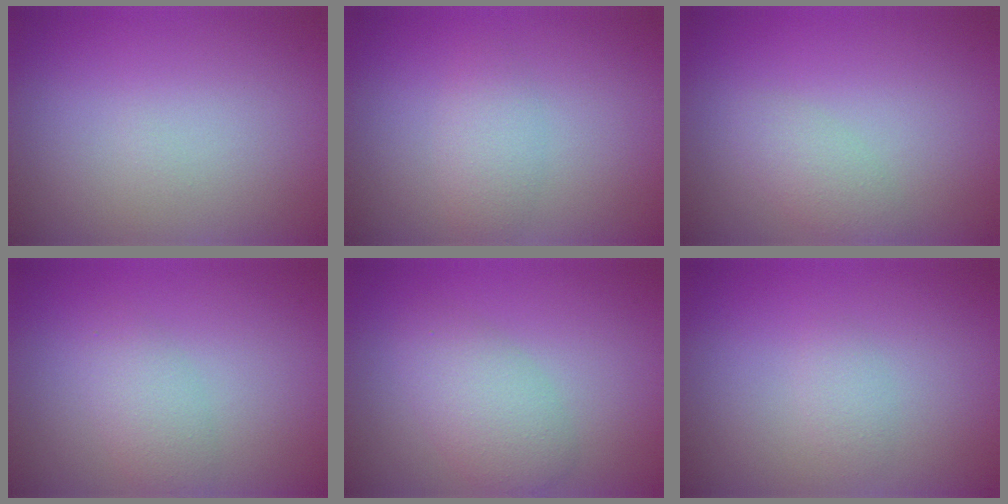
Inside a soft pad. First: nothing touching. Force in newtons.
{"total": 1.9, "press": 1.9, "slide": 0.0}
{"total": 1.8, "press": 1.8, "slide": 0.1}
{"total": 2.3, "press": 2.3, "slide": 0.1}
{"total": 4.6, "press": 4.6, "slide": 0.1}
{"total": 1.0, "press": 1.0, "slide": 0.1}